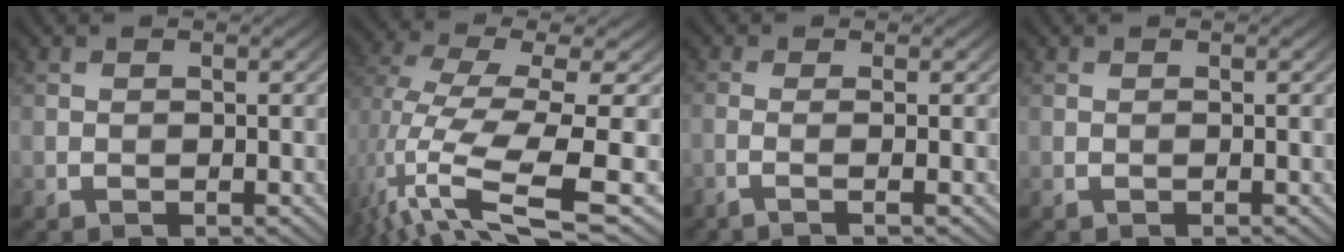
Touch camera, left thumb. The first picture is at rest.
{"total": 10.3, "force": [-3.3, 2.7, 9.4], "torque": [-0.200, -0.006, -0.050]}
{"total": 1.8, "force": [-0.4, 0.2, 1.7], "torque": [-0.020, 0.005, -0.025]}
{"total": 0.0}